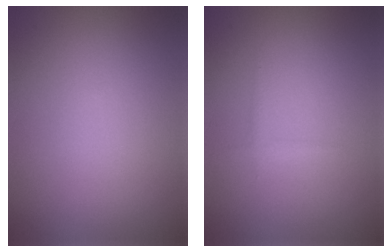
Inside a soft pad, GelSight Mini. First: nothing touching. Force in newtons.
{"total": 0.6, "press": 0.6, "slide": 0.0}